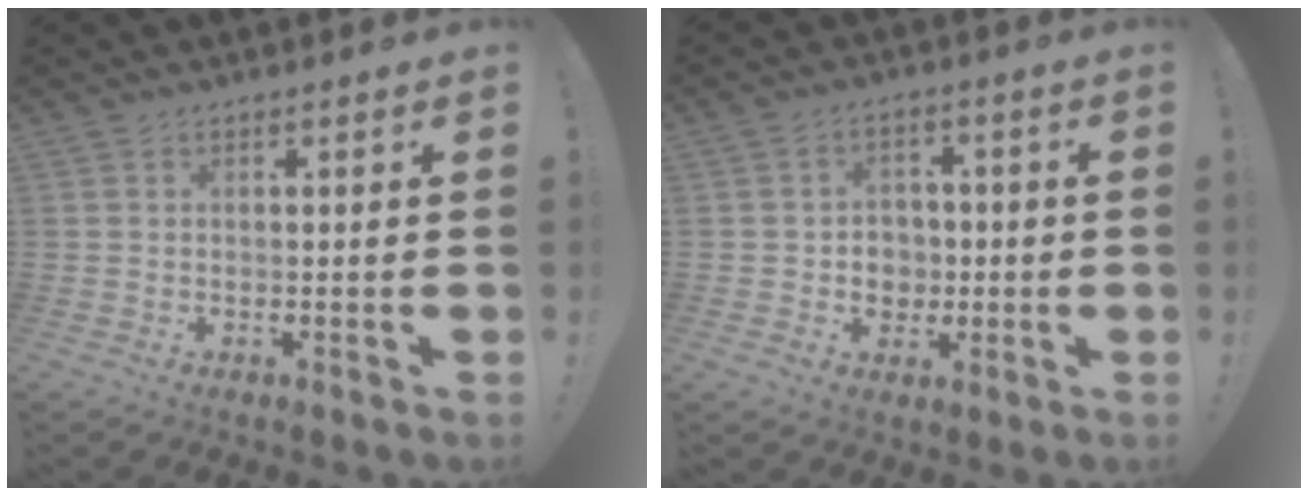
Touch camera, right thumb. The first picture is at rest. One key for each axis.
{"total": 6.4, "fx": -0.4, "fy": 6.1, "fz": 1.8, "tx": -0.020, "ty": -0.005, "tz": -0.002}